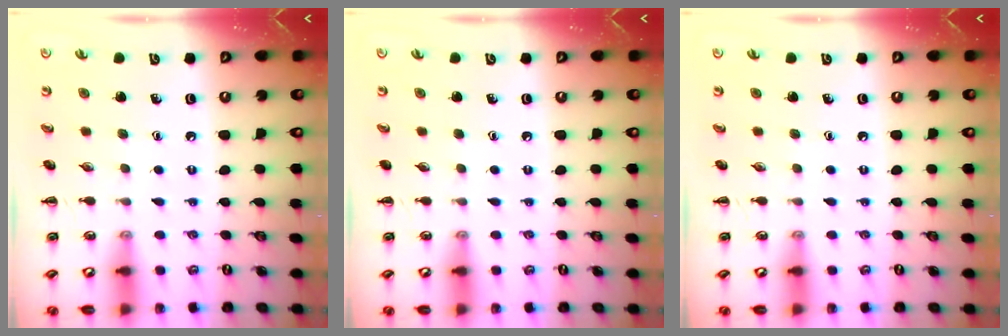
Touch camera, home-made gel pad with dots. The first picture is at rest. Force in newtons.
{"total": 0.0}
{"total": 0.0}